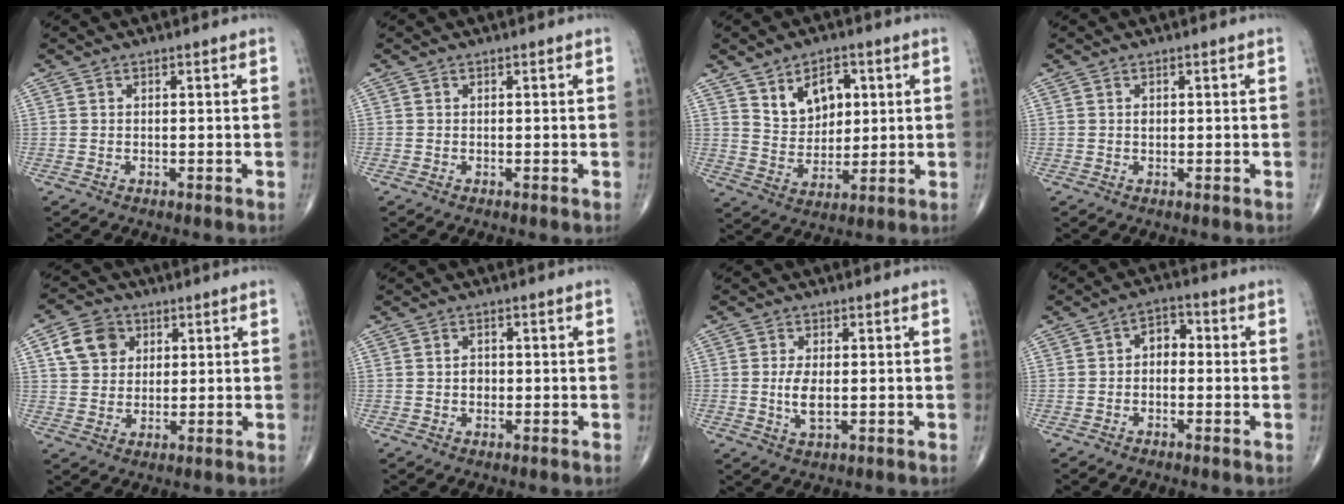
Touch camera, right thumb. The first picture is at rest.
{"total": 0.0}
{"total": 9.6, "force": [3.7, 6.5, 6.0], "torque": [-0.066, -0.022, 0.071]}
{"total": 0.8, "force": [0.2, 0.6, 0.5], "torque": [-0.007, 0.001, 0.004]}
{"total": 7.9, "force": [2.8, 6.5, 3.6], "torque": [-0.040, -0.002, 0.050]}
{"total": 1.8, "force": [-0.1, 1.5, 1.1], "torque": [-0.010, 0.003, -0.001]}
{"total": 4.1, "force": [-0.2, 1.9, 3.6], "torque": [-0.074, -0.007, -0.001]}
{"total": 4.3, "force": [-0.2, 3.0, 3.0], "torque": [-0.028, 0.020, -0.017]}